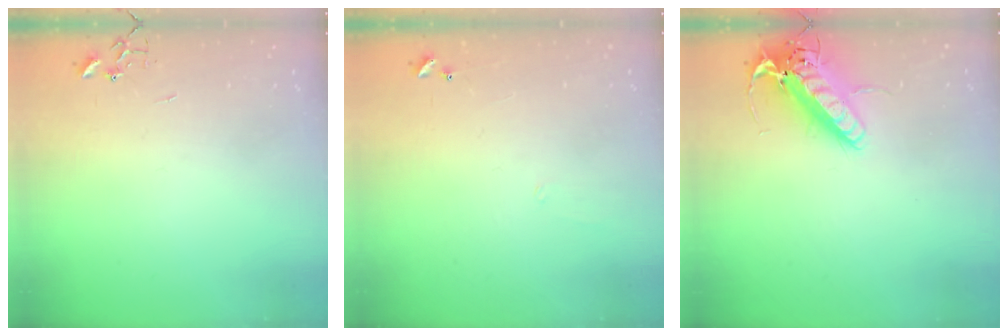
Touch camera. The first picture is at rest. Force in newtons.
{"total": 5.6, "press": 5.6, "slide": 0.4}
{"total": 17.8, "press": 17.5, "slide": 3.4}